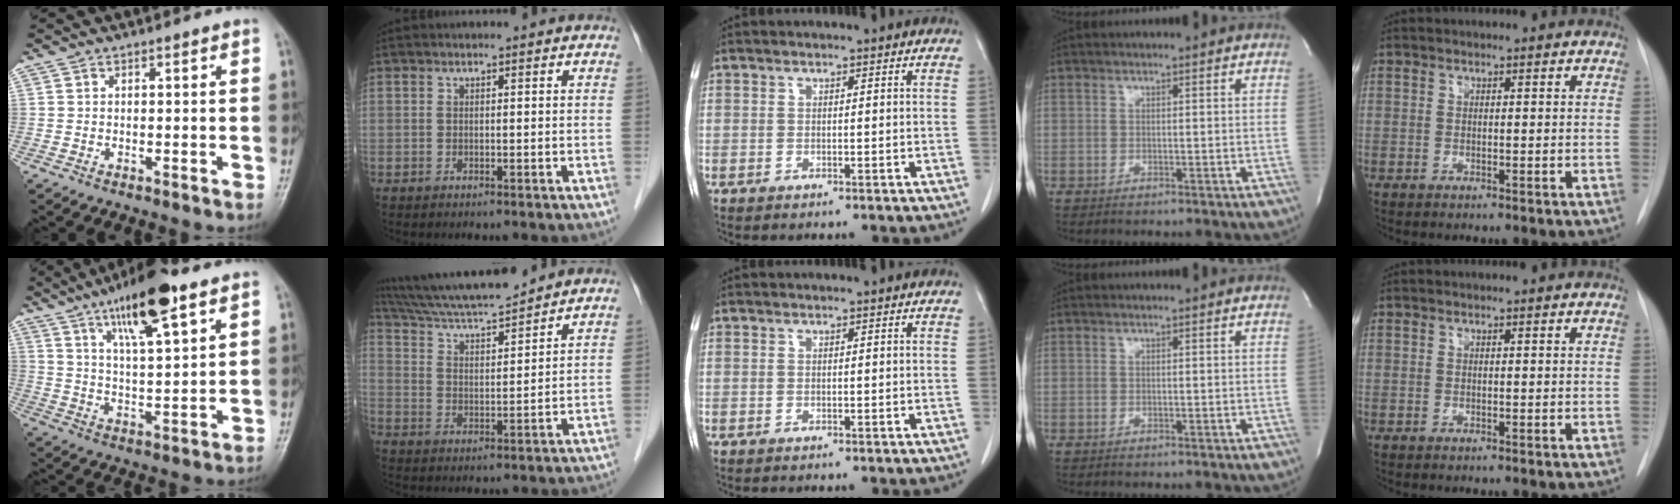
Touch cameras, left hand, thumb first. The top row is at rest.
{"thumb": {"total": 15.0, "force": [8.7, 3.7, 11.7], "torque": [-0.182, -0.031, 0.148]}, "index": {"total": 13.8, "force": [12.8, 0.6, 5.2], "torque": [-0.099, 0.008, 0.223]}}